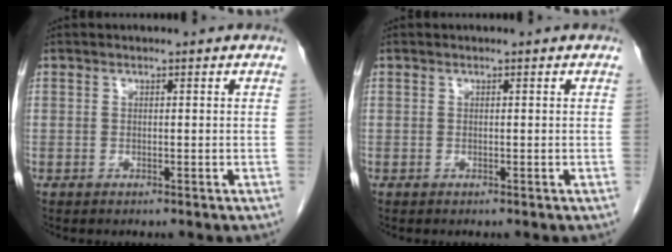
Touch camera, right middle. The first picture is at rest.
{"total": 0.0}